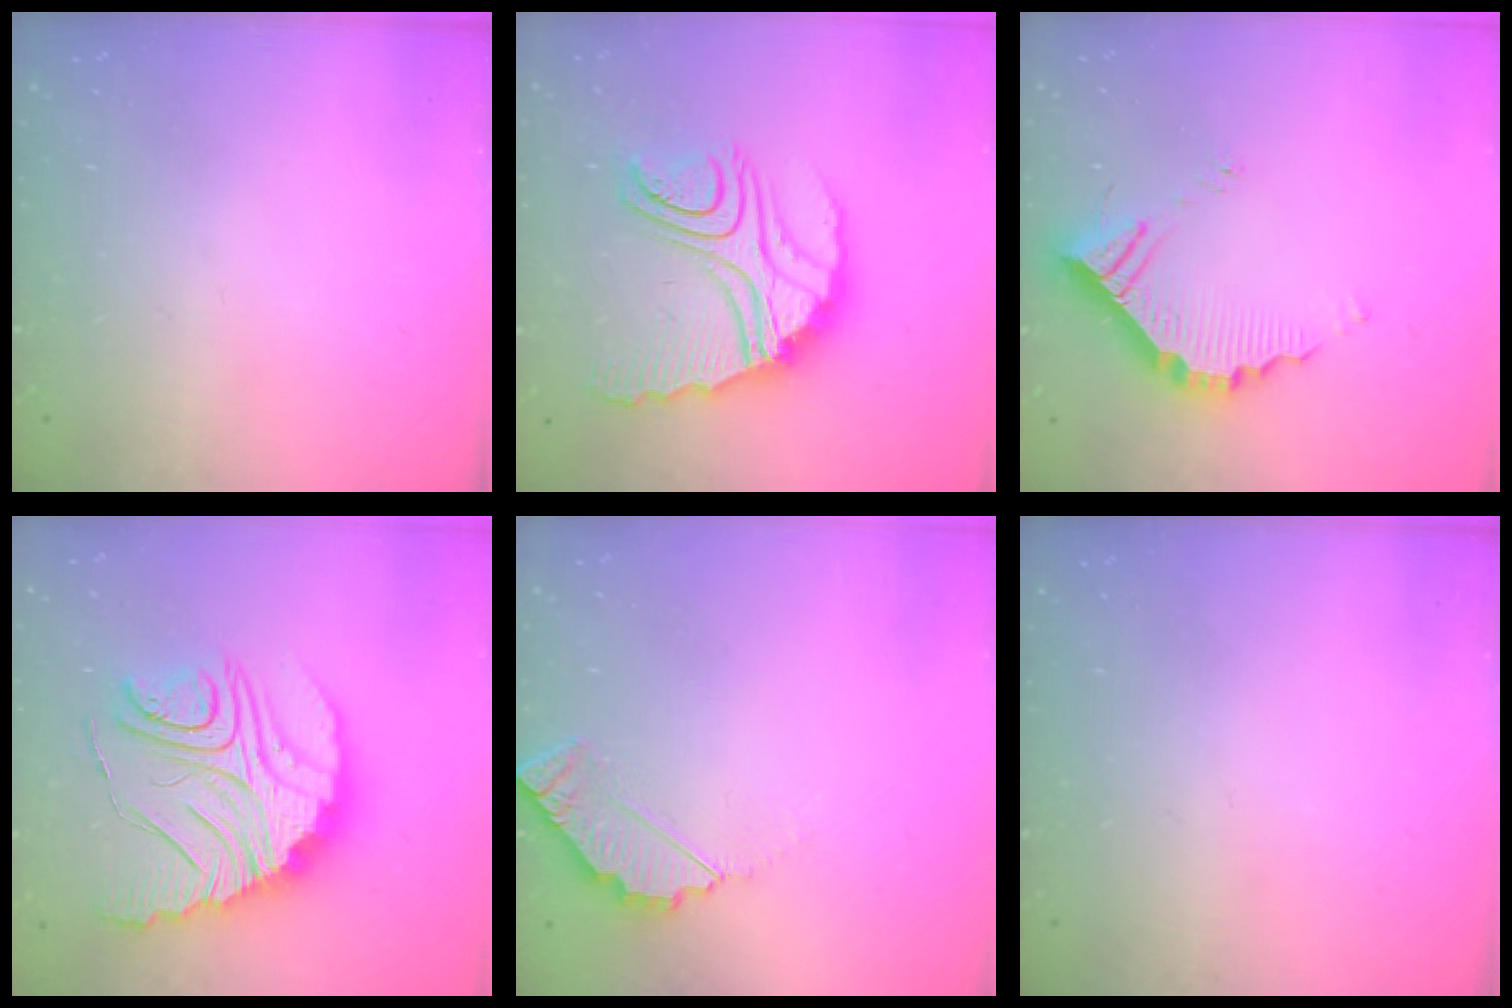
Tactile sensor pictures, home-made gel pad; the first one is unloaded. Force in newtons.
{"total": 16.4, "press": 16.3, "slide": 1.3}
{"total": 9.6, "press": 9.6, "slide": 0.4}
{"total": 23.9, "press": 23.8, "slide": 1.9}
{"total": 3.7, "press": 3.7, "slide": 0.3}
{"total": 0.0}